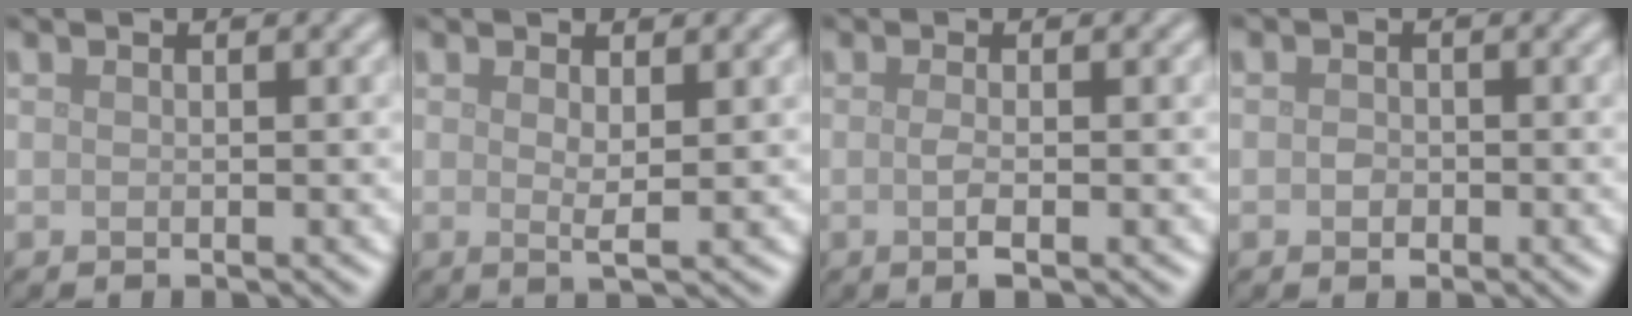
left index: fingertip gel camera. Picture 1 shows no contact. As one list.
[{"total": 1.4, "force": [0.4, 0.2, 1.3], "torque": [-0.024, -0.006, 0.006]}, {"total": 2.0, "force": [-0.4, 0.5, 1.9], "torque": [-0.035, -0.003, -0.011]}, {"total": 1.1, "force": [-0.2, 0.9, 0.5], "torque": [-0.008, -0.004, -0.008]}]